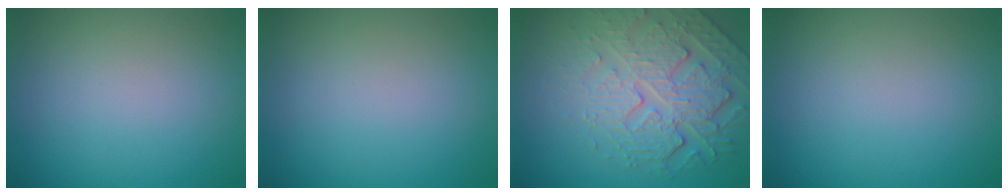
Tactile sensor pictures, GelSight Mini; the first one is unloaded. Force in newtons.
{"total": 0.0}
{"total": 5.5, "press": 4.8, "slide": 2.6}
{"total": 0.0}